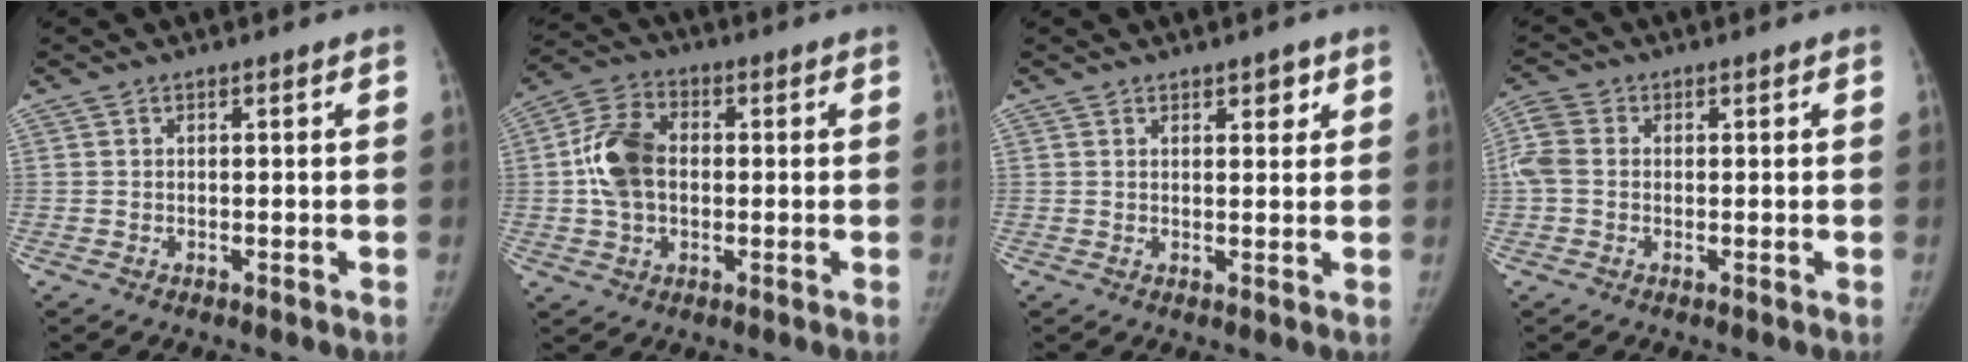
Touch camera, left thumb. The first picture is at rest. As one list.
[{"total": 10.6, "force": [0.2, 7.4, 7.6], "torque": [-0.136, 0.019, -0.001]}, {"total": 2.3, "force": [1.4, 1.2, 1.4], "torque": [-0.004, -0.007, 0.019]}, {"total": 4.5, "force": [0.0, 3.6, 2.7], "torque": [-0.071, 0.009, -0.007]}]